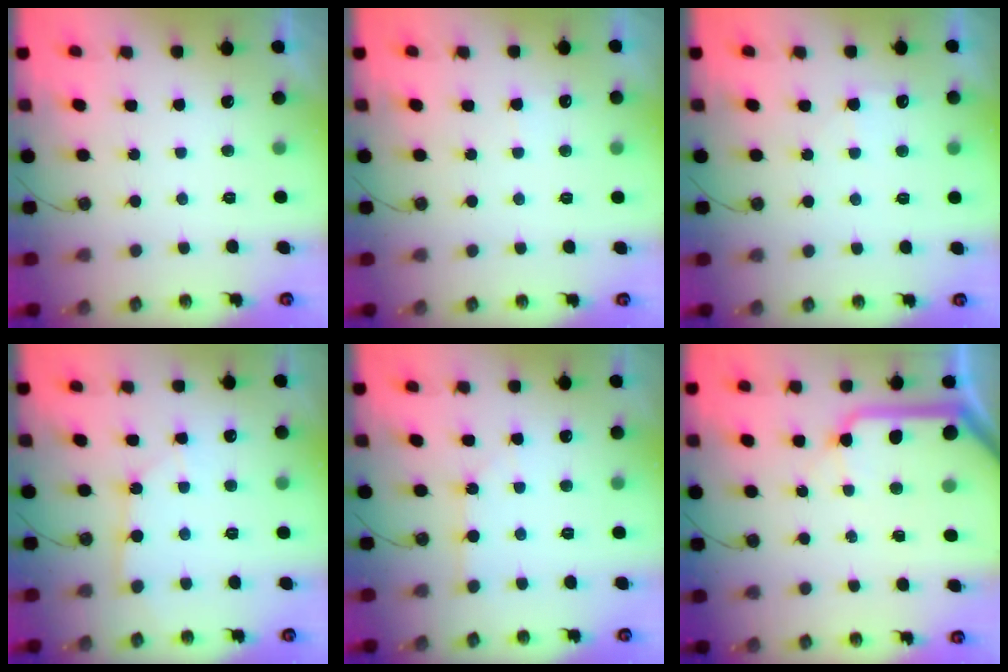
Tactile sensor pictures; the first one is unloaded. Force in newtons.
{"total": 4.3, "press": 4.2, "slide": 0.6}
{"total": 4.2, "press": 4.1, "slide": 0.5}
{"total": 4.8, "press": 4.8, "slide": 0.4}
{"total": 1.3, "press": 1.2, "slide": 0.2}
{"total": 13.9, "press": 13.8, "slide": 1.9}